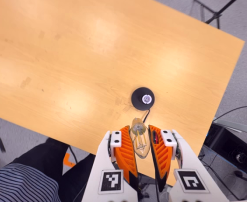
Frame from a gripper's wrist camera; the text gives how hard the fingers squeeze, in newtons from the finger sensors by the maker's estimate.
{"total": 21.1, "left": 25.1, "right": 17.2}